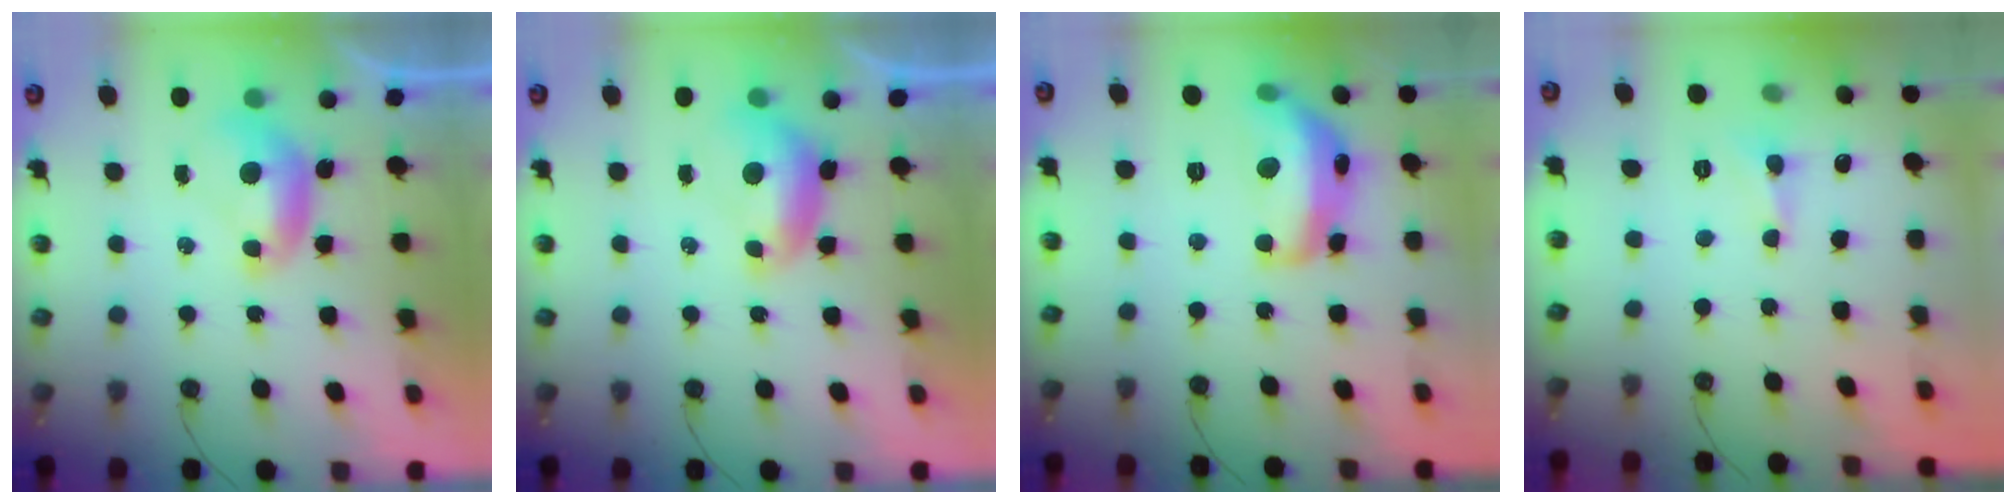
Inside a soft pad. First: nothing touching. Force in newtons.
{"total": 0.0}
{"total": 10.1, "press": 10.1, "slide": 0.9}
{"total": 0.0}